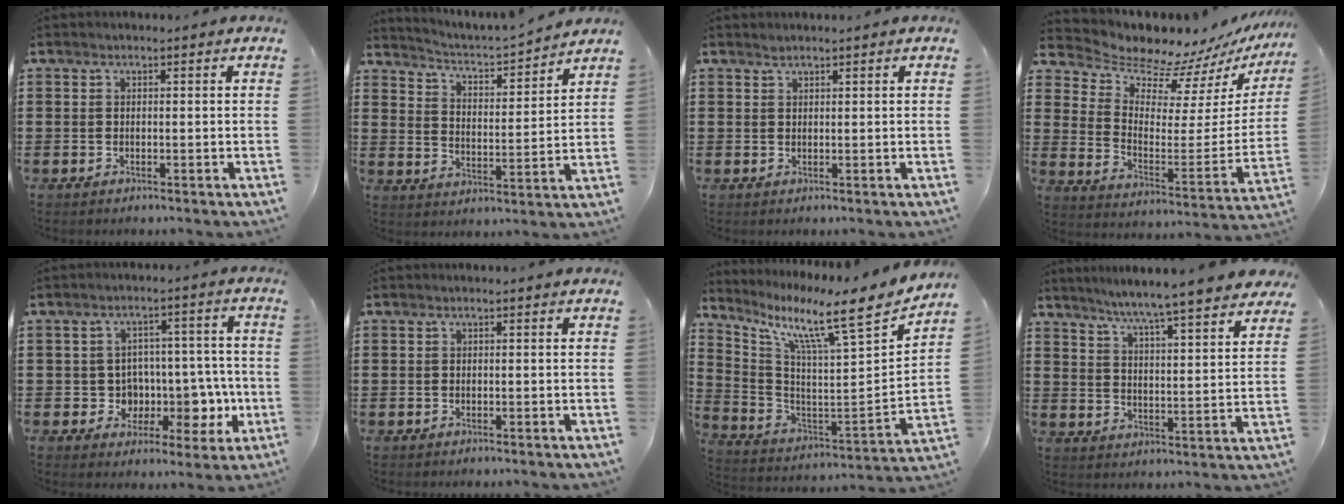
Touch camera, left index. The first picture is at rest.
{"total": 2.8, "force": [2.7, 0.2, 0.6], "torque": [-0.032, -0.031, 0.035]}
{"total": 0.9, "force": [0.9, 0.2, 0.1], "torque": [-0.005, -0.001, 0.017]}
{"total": 7.8, "force": [7.4, 2.3, 0.5], "torque": [-0.044, -0.074, 0.124]}
{"total": 6.9, "force": [-0.2, 6.4, 2.6], "torque": [-0.040, -0.014, 0.001]}
{"total": 0.0}
{"total": 9.7, "force": [7.5, -0.1, 6.2], "torque": [-0.131, -0.074, 0.105]}
{"total": 5.7, "force": [5.3, -0.9, 1.7], "torque": [-0.058, -0.042, 0.086]}